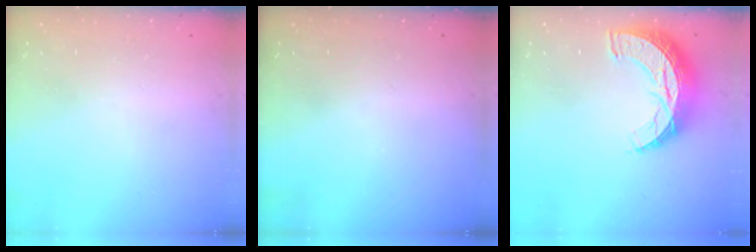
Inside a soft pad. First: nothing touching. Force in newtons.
{"total": 0.0}
{"total": 12.7, "press": 12.7, "slide": 0.8}